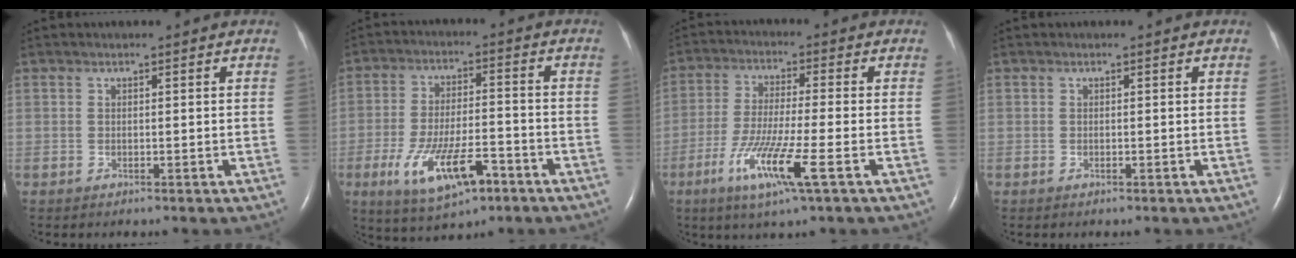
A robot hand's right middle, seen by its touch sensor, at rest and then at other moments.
{"total": 11.7, "force": [-5.6, 3.7, 9.6], "torque": [-0.182, -0.008, -0.089]}
{"total": 10.1, "force": [-4.4, -0.1, 9.1], "torque": [-0.179, -0.023, -0.085]}
{"total": 0.0}